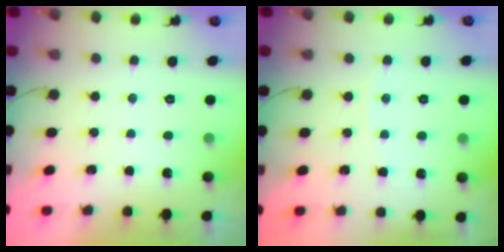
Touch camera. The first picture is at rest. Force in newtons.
{"total": 2.6, "press": 2.6, "slide": 0.2}